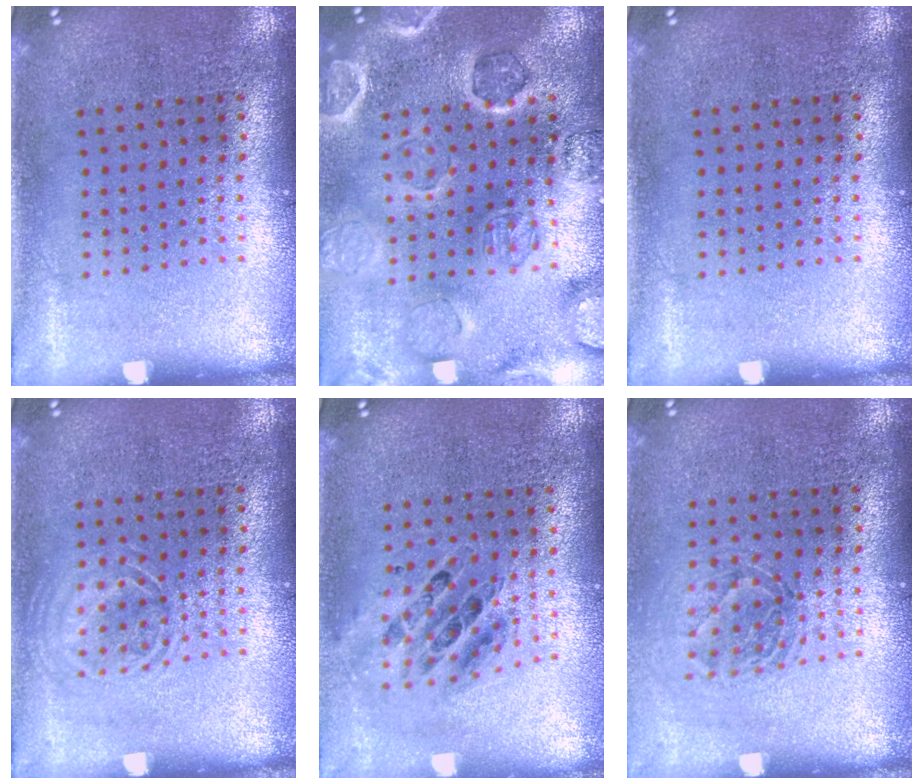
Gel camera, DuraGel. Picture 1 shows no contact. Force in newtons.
{"total": 2.6, "press": 2.6, "slide": 0.4}
{"total": 0.0}
{"total": 1.7, "press": 1.7, "slide": 0.3}
{"total": 0.8, "press": 0.8, "slide": 0.1}
{"total": 1.4, "press": 1.2, "slide": 0.7}